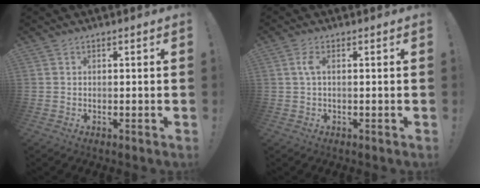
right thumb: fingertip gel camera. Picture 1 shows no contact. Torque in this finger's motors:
{"motor_torque": [0.01, 0.00, 0.25, -0.02, -0.01]}